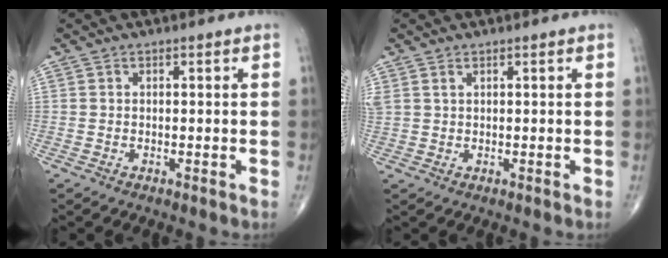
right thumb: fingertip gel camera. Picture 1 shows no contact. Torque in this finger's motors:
{"motor_torque": [-0.24, 0.16, 0.26, 0.23, 0.02]}